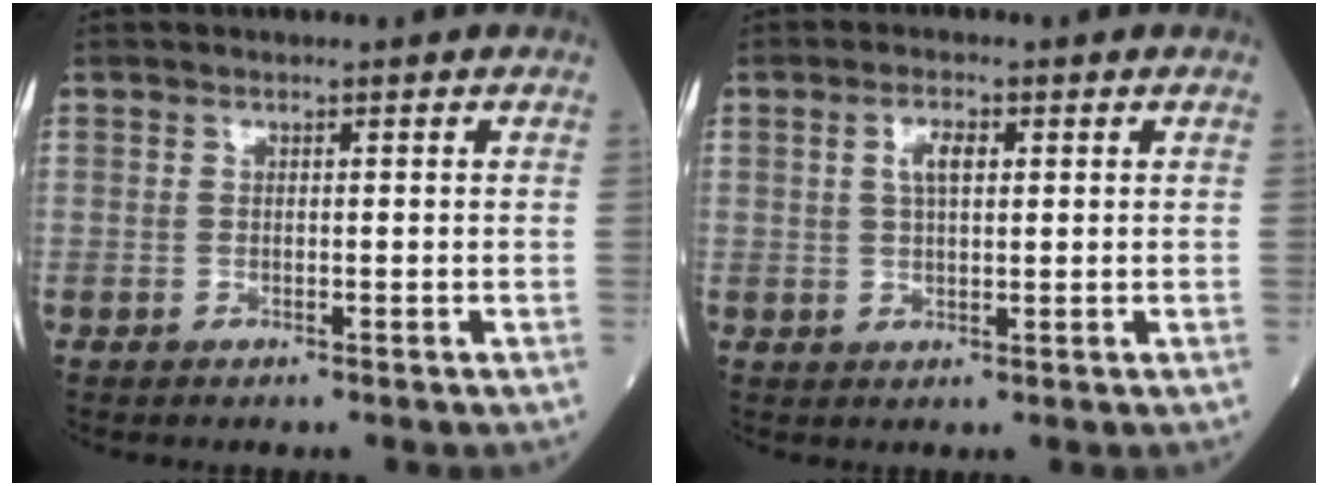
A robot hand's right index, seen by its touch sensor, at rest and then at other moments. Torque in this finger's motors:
{"motor_torque": [0.03, 0.01, 0.05, 0.02]}